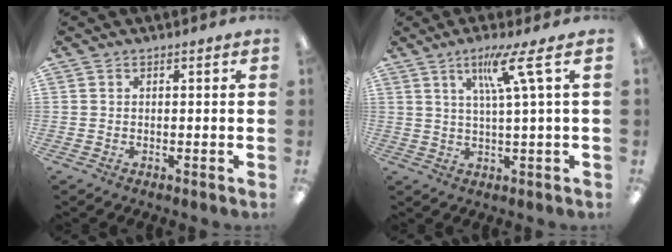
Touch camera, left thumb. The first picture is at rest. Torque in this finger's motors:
{"motor_torque": [0.07, -0.09, 0.82, -0.35, 0.21]}